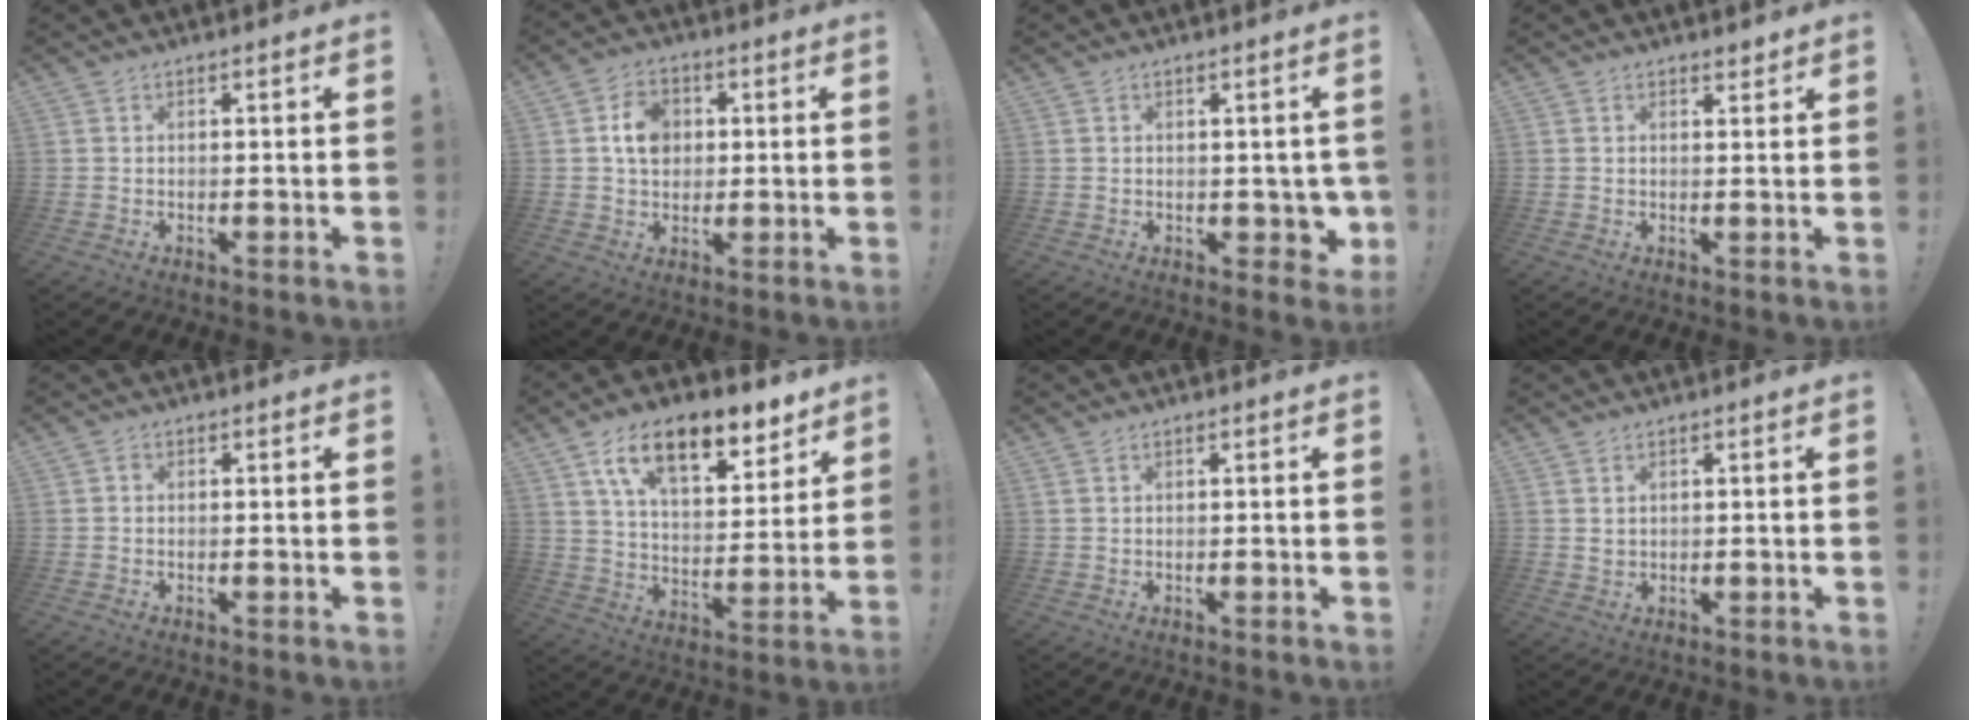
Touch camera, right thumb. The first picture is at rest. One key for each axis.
{"total": 8.7, "fx": 1.5, "fy": 6.9, "fz": 5.0, "tx": -0.065, "ty": 0.008, "tz": 0.029}
{"total": 5.1, "fx": -0.4, "fy": 4.1, "fz": 3.1, "tx": -0.022, "ty": 0.006, "tz": 0.003}
{"total": 2.3, "fx": 1.8, "fy": 1.3, "fz": 0.7, "tx": 0.014, "ty": -0.014, "tz": 0.029}
{"total": 0.7, "fx": -0.2, "fy": 0.6, "fz": 0.3, "tx": -0.013, "ty": 0.006, "tz": -0.002}
{"total": 17.2, "fx": 10.8, "fy": 7.9, "fz": 10.8, "tx": -0.171, "ty": -0.057, "tz": 0.187}
{"total": 0.7, "fx": 0.5, "fy": 0.3, "fz": 0.3, "tx": -0.007, "ty": 0.001, "tz": 0.009}
{"total": 1.7, "fx": 0.9, "fy": 1.1, "fz": 0.9, "tx": -0.011, "ty": -0.002, "tz": 0.015}